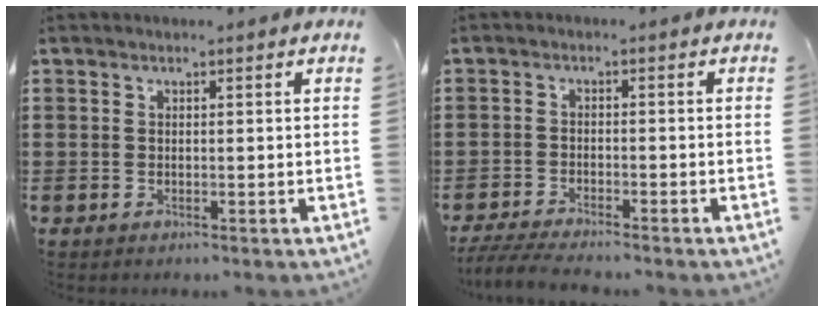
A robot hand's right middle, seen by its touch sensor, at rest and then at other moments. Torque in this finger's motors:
{"motor_torque": [0.92, -0.02, 0.14, 0.04]}